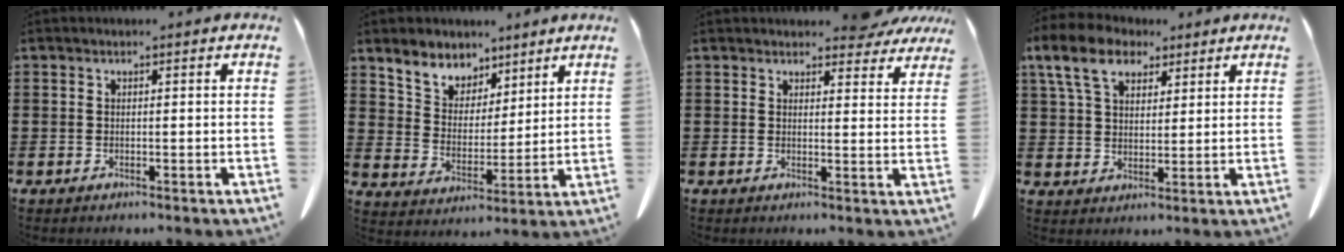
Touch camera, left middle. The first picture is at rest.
{"total": 6.1, "force": [5.2, 3.2, 0.1], "torque": [-0.040, -0.027, 0.094]}
{"total": 4.1, "force": [4.0, 0.8, 0.9], "torque": [-0.012, -0.019, 0.071]}
{"total": 9.0, "force": [5.6, 4.9, 4.9], "torque": [-0.118, 0.005, 0.106]}